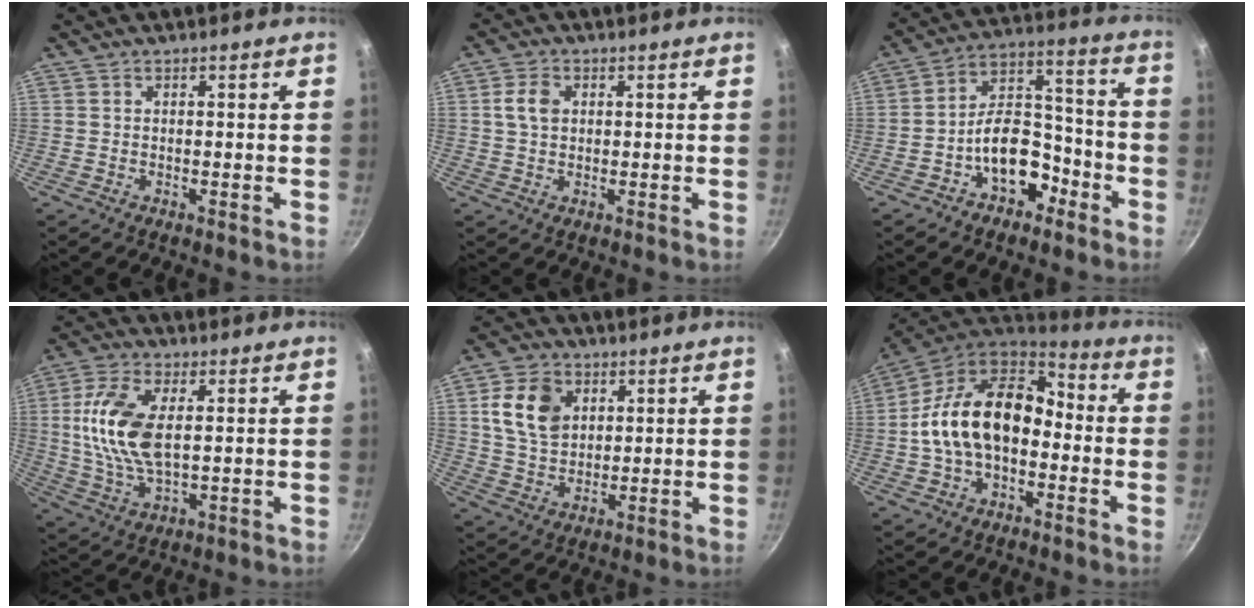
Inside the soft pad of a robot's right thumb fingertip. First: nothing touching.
{"total": 4.5, "force": [0.9, 3.3, 2.9], "torque": [-0.045, 0.005, 0.012]}
{"total": 12.6, "force": [-5.8, 8.0, 7.9], "torque": [-0.081, 0.080, -0.095]}
{"total": 13.4, "force": [2.0, 6.8, 11.4], "torque": [-0.227, 0.002, 0.038]}
{"total": 10.8, "force": [3.3, 8.0, 6.5], "torque": [-0.094, -0.007, 0.062]}
{"total": 18.7, "force": [-1.6, 12.5, 13.9], "torque": [-0.217, 0.054, -0.039]}